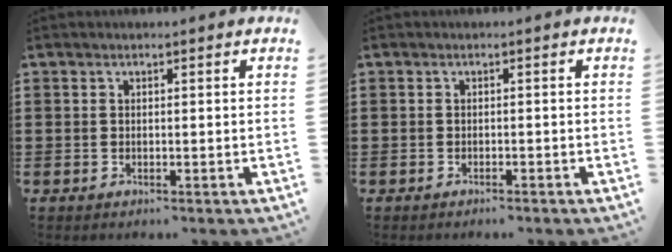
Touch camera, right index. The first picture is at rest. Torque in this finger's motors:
{"motor_torque": [0.07, -0.07, -0.02, -0.06]}